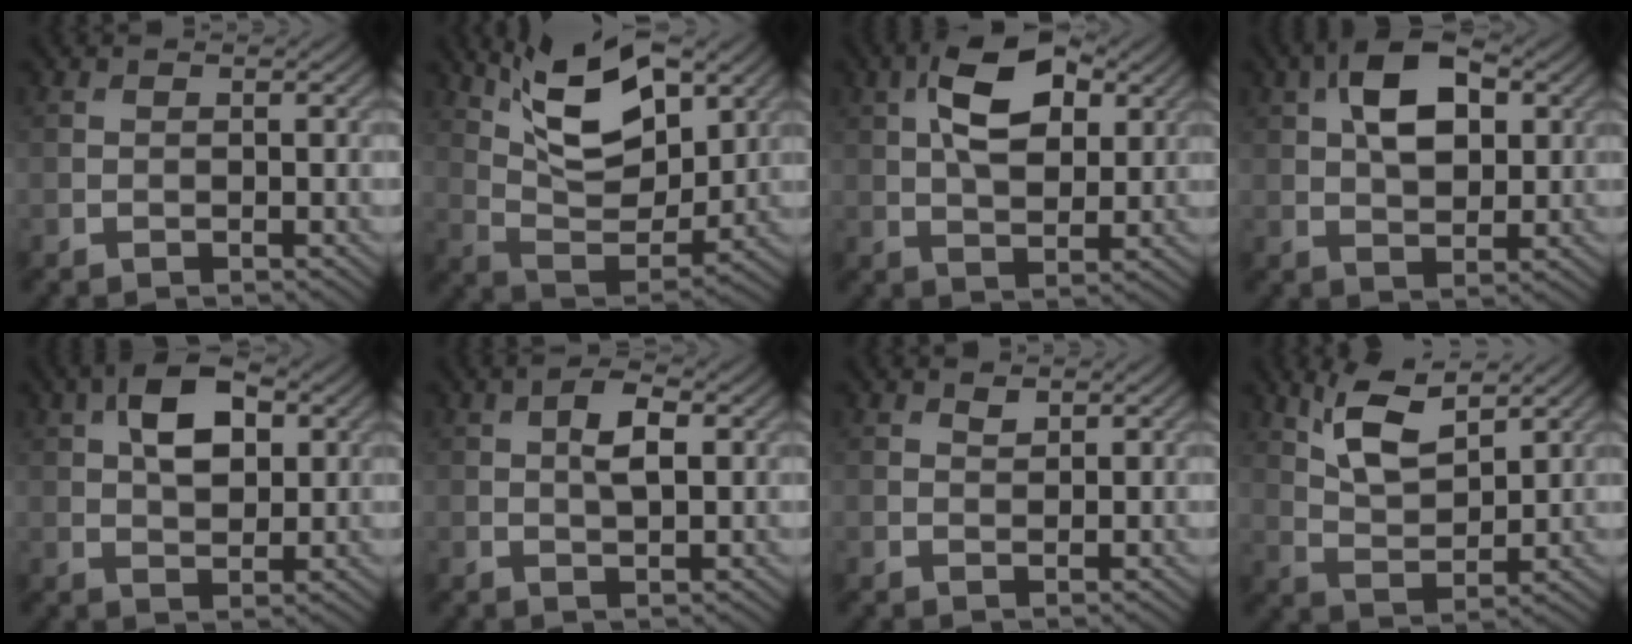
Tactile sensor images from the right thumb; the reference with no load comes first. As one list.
[{"total": 13.9, "force": [7.8, 5.9, 10.0], "torque": [-0.198, 0.005, 0.129]}, {"total": 9.4, "force": [3.3, 4.9, 7.3], "torque": [-0.139, 0.011, 0.052]}, {"total": 9.0, "force": [2.7, 5.0, 7.0], "torque": [-0.130, 0.015, 0.039]}, {"total": 7.5, "force": [2.4, 4.2, 5.8], "torque": [-0.106, 0.012, 0.033]}, {"total": 4.0, "force": [0.8, 1.7, 3.5], "torque": [-0.070, 0.003, 0.013]}, {"total": 0.9, "force": [0.7, 0.4, 0.4], "torque": [-0.009, -0.002, 0.016]}, {"total": 7.5, "force": [4.5, 2.7, 5.4], "torque": [-0.120, 0.002, 0.093]}]